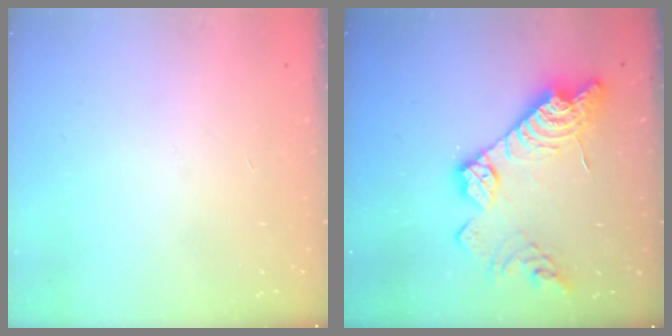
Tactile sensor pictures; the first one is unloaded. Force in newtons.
{"total": 18.8, "press": 18.7, "slide": 1.9}